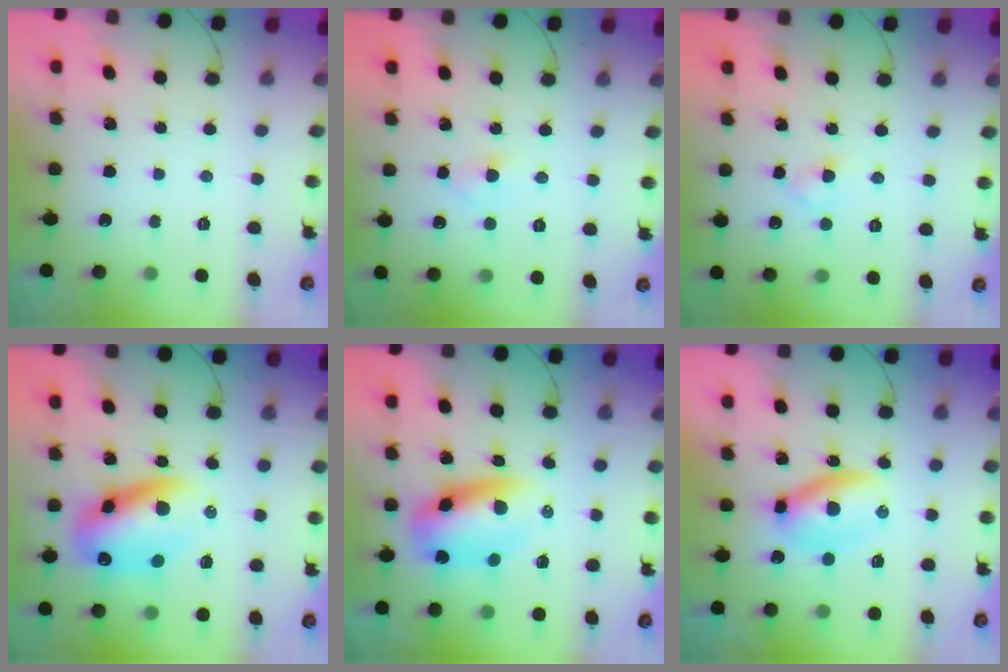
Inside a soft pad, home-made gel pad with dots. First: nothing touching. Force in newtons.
{"total": 2.8, "press": 2.6, "slide": 1.1}
{"total": 3.0, "press": 2.7, "slide": 1.2}
{"total": 14.8, "press": 14.3, "slide": 3.7}
{"total": 10.6, "press": 10.3, "slide": 2.6}
{"total": 5.8, "press": 5.8, "slide": 0.7}